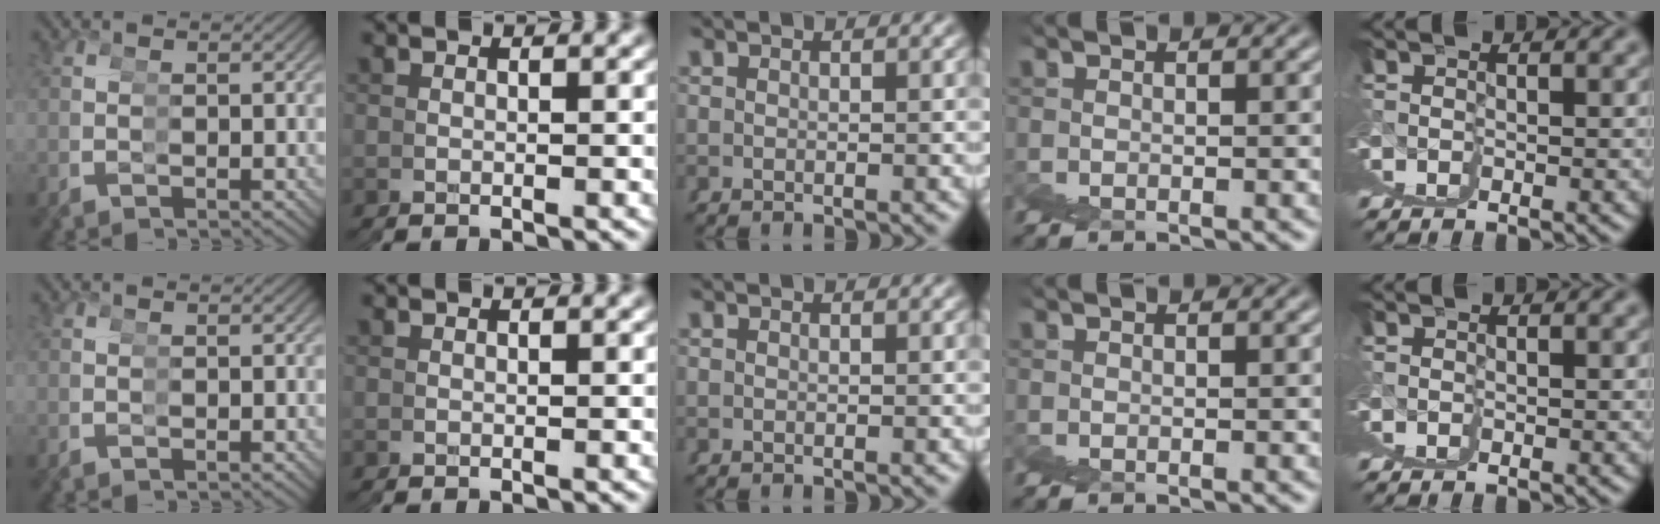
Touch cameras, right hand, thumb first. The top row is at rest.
{}